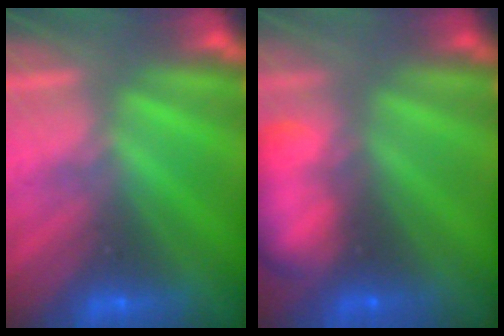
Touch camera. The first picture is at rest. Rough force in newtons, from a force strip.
{"total": 7.7}